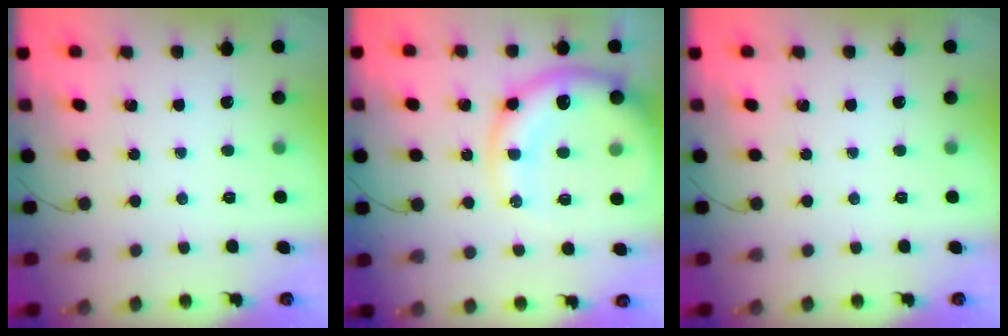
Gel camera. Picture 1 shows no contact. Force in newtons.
{"total": 16.2, "press": 15.6, "slide": 4.3}
{"total": 0.0}